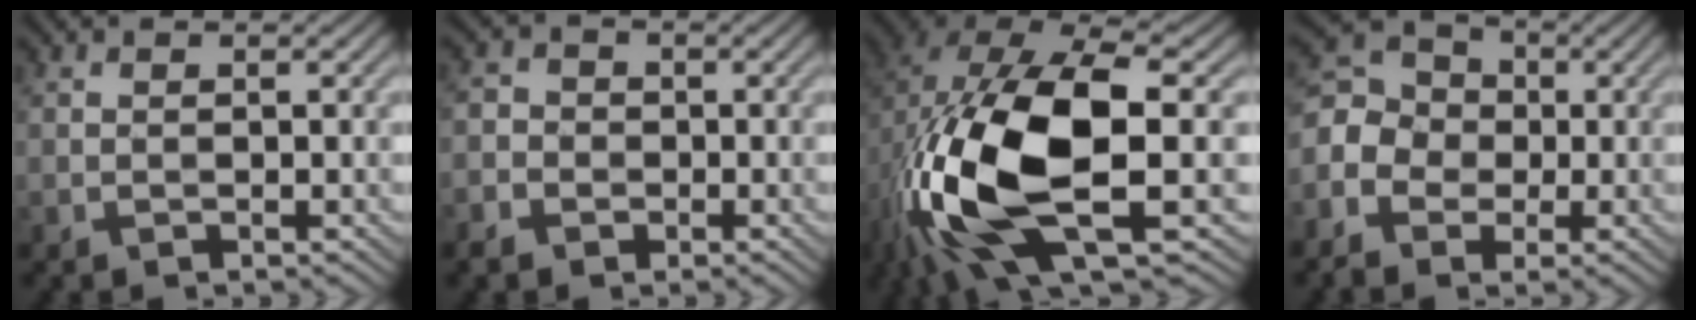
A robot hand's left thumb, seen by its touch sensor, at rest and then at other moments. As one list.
[{"total": 3.5, "force": [-1.5, 3.1, 0.8], "torque": [-0.026, -0.002, -0.038]}, {"total": 17.2, "force": [-3.1, 8.2, 14.8], "torque": [-0.339, -0.014, -0.045]}, {"total": 7.9, "force": [-1.8, 6.9, 3.6], "torque": [-0.116, -0.002, -0.054]}]